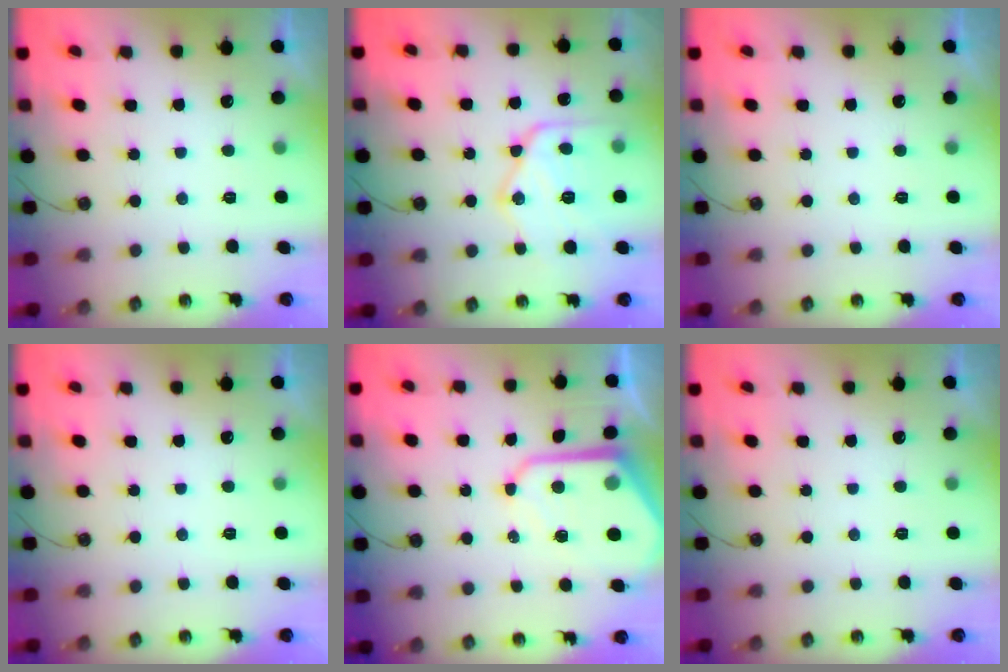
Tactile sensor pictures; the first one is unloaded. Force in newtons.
{"total": 18.3, "press": 18.2, "slide": 1.7}
{"total": 0.0}
{"total": 0.0}
{"total": 12.2, "press": 12.2, "slide": 1.1}
{"total": 0.0}